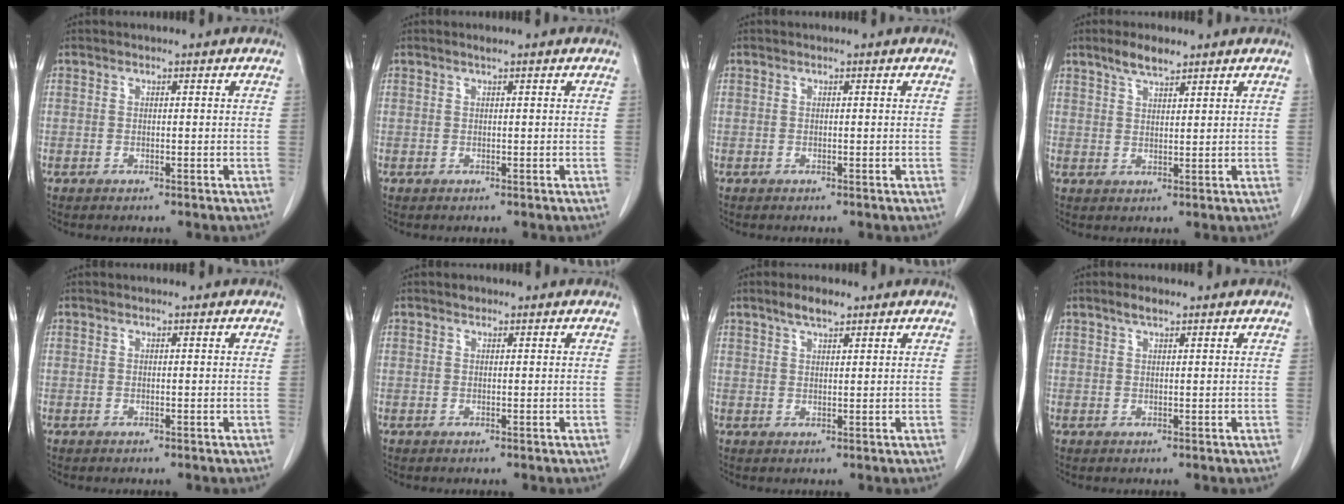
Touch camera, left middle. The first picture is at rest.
{"total": 0.6, "force": [0.4, -0.1, 0.3], "torque": [-0.012, -0.001, 0.012]}
{"total": 0.0}
{"total": 4.1, "force": [3.2, 1.1, 2.4], "torque": [-0.052, 0.005, 0.061]}
{"total": 0.0}
{"total": 0.7, "force": [0.6, 0.4, 0.2], "torque": [-0.007, 0.003, 0.009]}
{"total": 3.2, "force": [2.4, 0.8, 2.0], "torque": [-0.043, 0.005, 0.044]}
{"total": 1.7, "force": [1.3, 0.3, 1.1], "torque": [-0.026, 0.004, 0.025]}